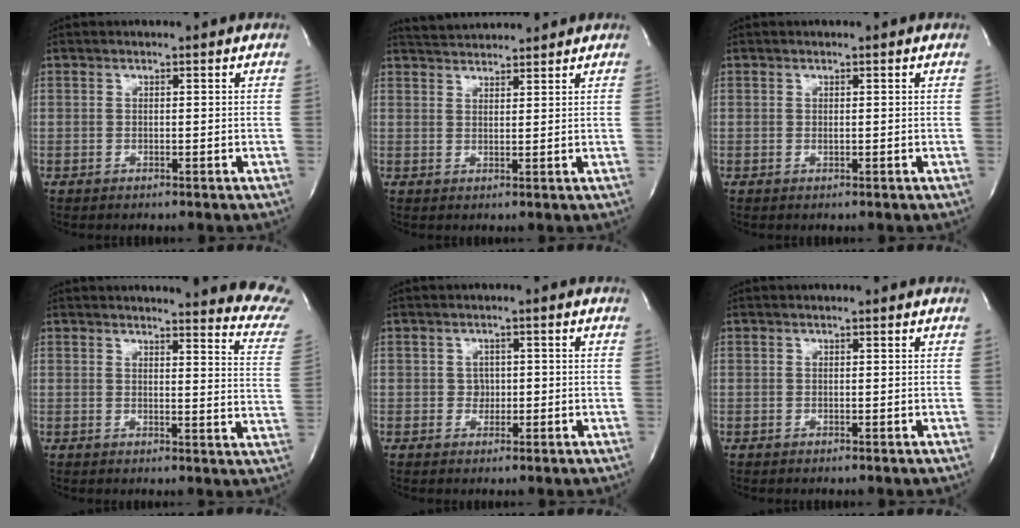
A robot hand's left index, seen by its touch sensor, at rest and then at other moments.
{"total": 5.2, "force": [5.1, 0.3, 0.8], "torque": [-0.022, 0.028, 0.085]}
{"total": 0.0}
{"total": 16.1, "force": [15.4, 1.0, 4.9], "torque": [-0.042, -0.114, 0.142]}
{"total": 1.7, "force": [-0.2, 1.5, 0.7], "torque": [-0.008, 0.005, 0.000]}
{"total": 0.0}